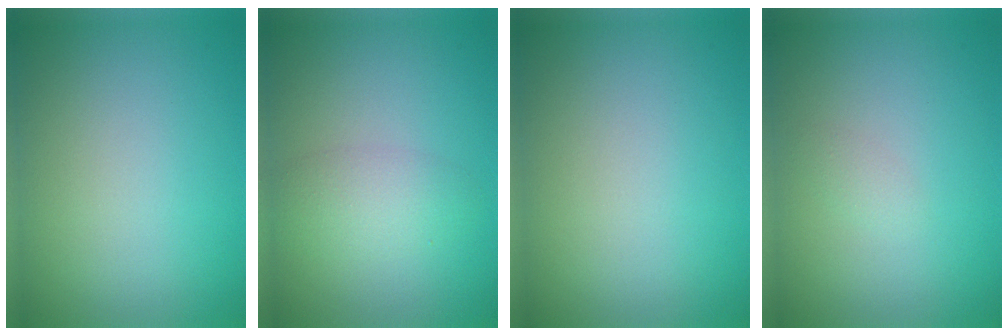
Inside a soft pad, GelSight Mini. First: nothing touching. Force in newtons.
{"total": 2.7, "press": 2.7, "slide": 0.1}
{"total": 0.0}
{"total": 0.7, "press": 0.7, "slide": 0.0}